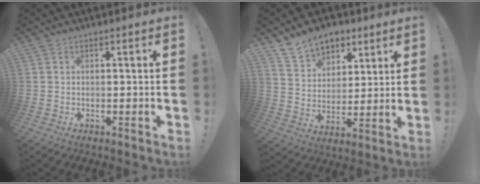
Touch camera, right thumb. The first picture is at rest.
{"total": 12.4, "force": [8.4, 8.2, 3.7], "torque": [-0.057, -0.055, 0.164]}